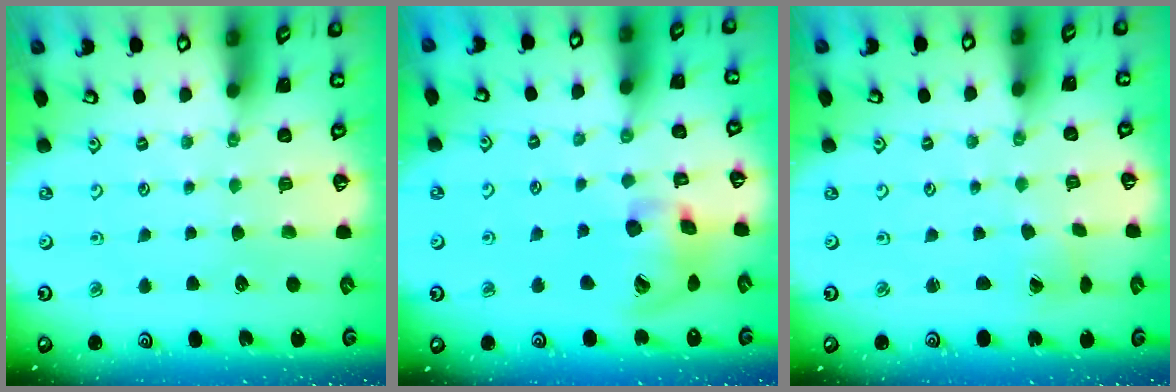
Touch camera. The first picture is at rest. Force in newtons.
{"total": 15.2, "press": 15.0, "slide": 2.4}
{"total": 1.1, "press": 1.1, "slide": 0.0}